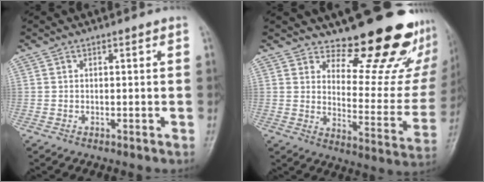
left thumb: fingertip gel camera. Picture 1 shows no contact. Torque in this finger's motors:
{"motor_torque": [0.67, 0.36, 0.90, -1.72, 0.10]}